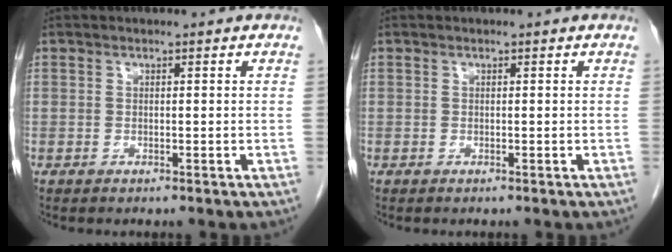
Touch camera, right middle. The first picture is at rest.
{"total": 0.0}